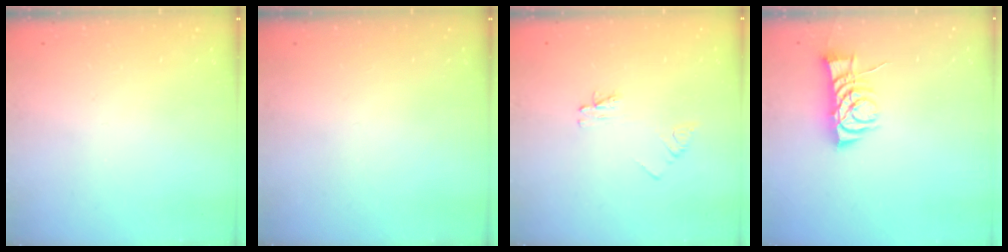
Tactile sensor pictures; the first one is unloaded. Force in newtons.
{"total": 0.0}
{"total": 3.2, "press": 3.2, "slide": 0.4}
{"total": 7.8, "press": 7.7, "slide": 0.6}